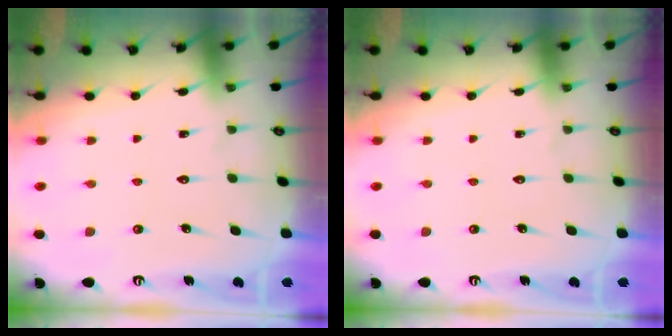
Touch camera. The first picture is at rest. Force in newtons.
{"total": 0.0}